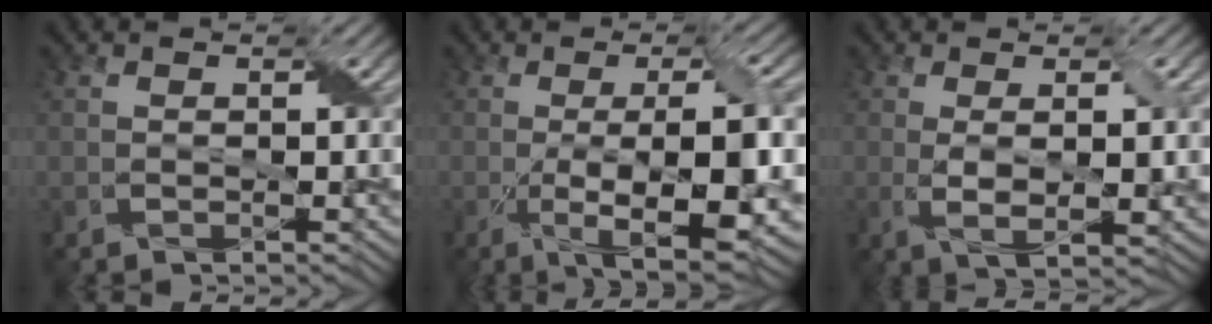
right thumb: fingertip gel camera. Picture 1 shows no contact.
{"total": 11.5, "force": [-2.4, 3.1, 10.8], "torque": [-0.170, -0.001, -0.026]}
{"total": 4.7, "force": [0.5, 1.2, 4.6], "torque": [-0.089, -0.005, 0.012]}